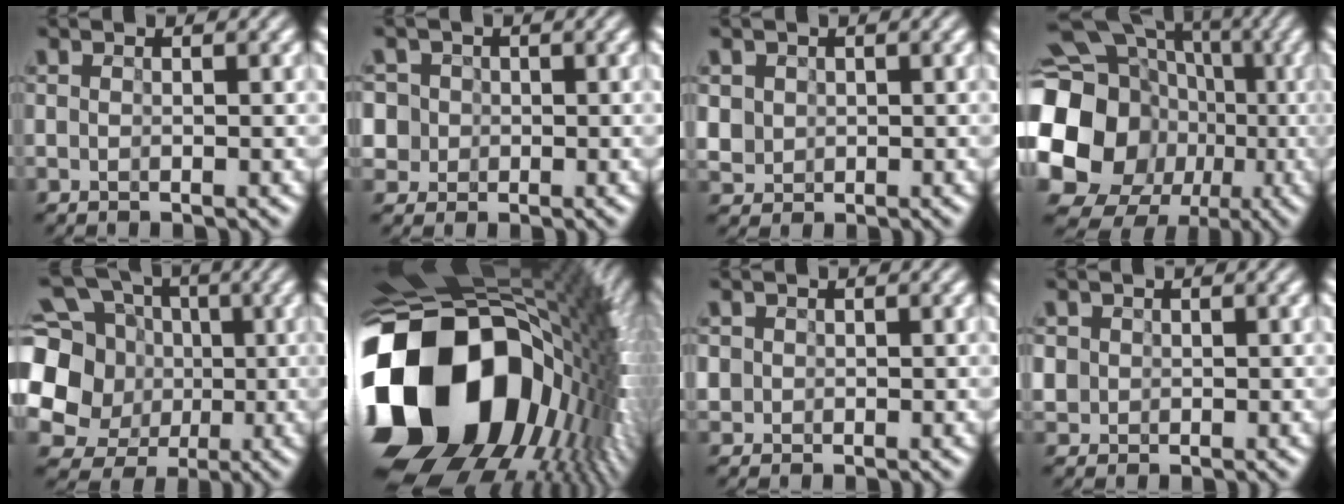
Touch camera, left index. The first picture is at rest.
{"total": 6.5, "force": [0.4, 6.1, 1.9], "torque": [-0.059, 0.032, -0.005]}
{"total": 3.2, "force": [0.5, 3.0, 1.0], "torque": [-0.041, 0.019, 0.019]}
{"total": 21.9, "force": [-2.9, 19.8, 8.8], "torque": [-0.205, -0.019, -0.074]}
{"total": 18.9, "force": [-0.1, 17.5, 7.0], "torque": [-0.206, 0.007, -0.030]}
{"total": 20.5, "force": [-2.5, 13.9, 14.8], "torque": [-0.345, -0.038, -0.014]}
{"total": 3.8, "force": [0.2, 3.6, 1.1], "torque": [-0.048, 0.028, -0.005]}
{"total": 4.2, "force": [0.4, 4.0, 1.3], "torque": [-0.056, 0.028, 0.002]}